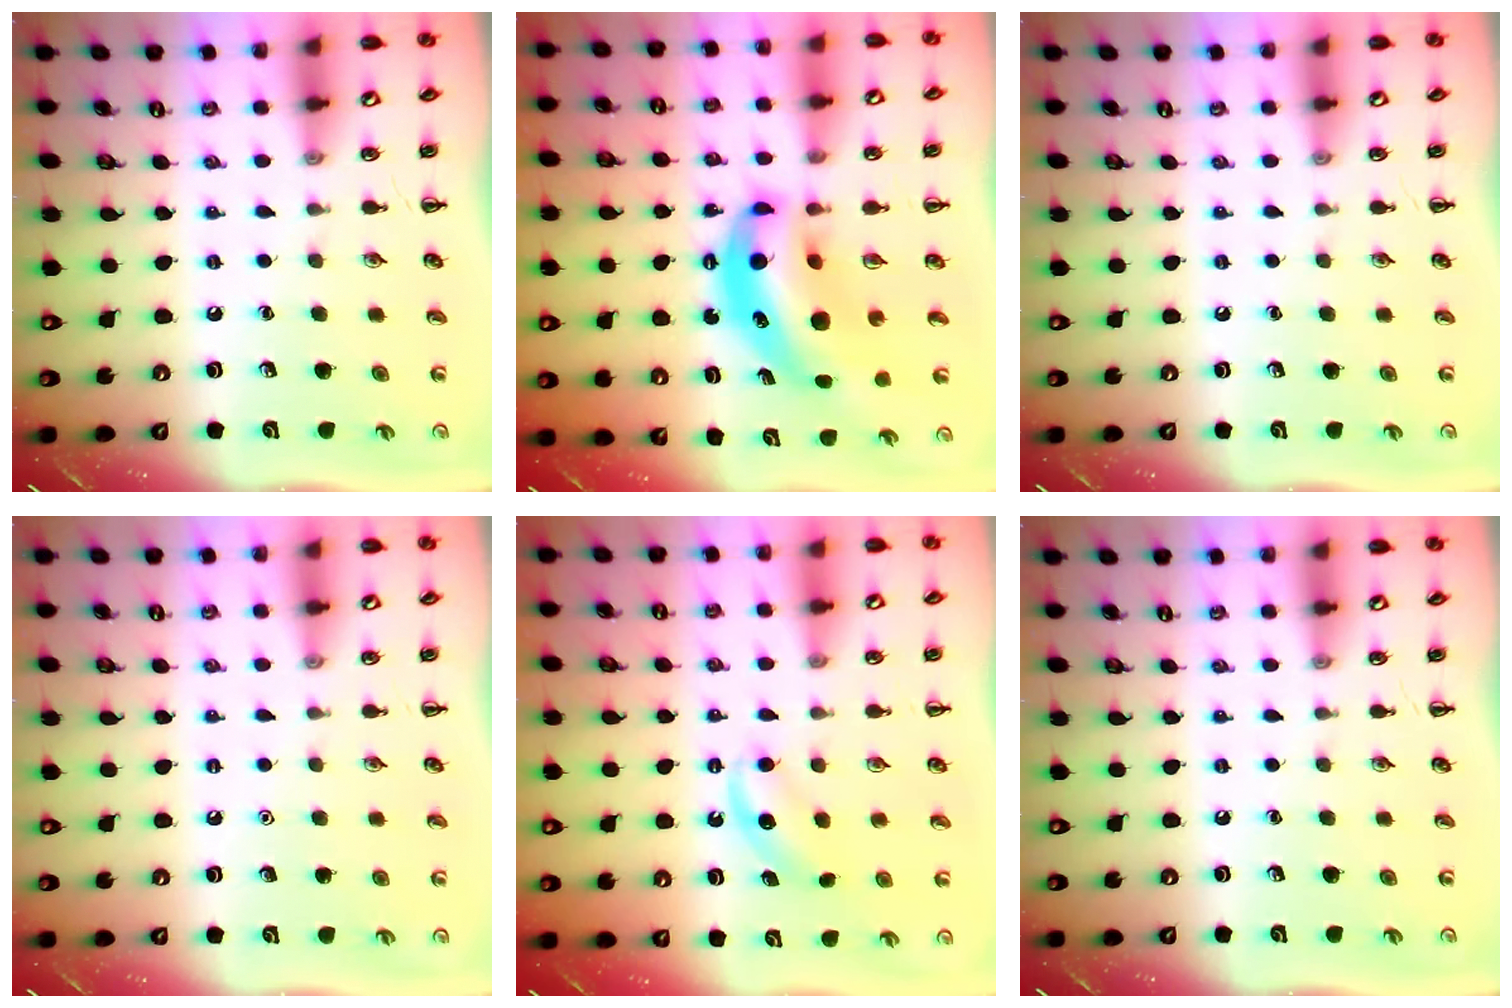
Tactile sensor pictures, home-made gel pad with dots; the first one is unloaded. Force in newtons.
{"total": 12.0, "press": 11.7, "slide": 2.8}
{"total": 0.0}
{"total": 1.6, "press": 1.6, "slide": 0.1}
{"total": 5.1, "press": 4.9, "slide": 1.6}
{"total": 0.0}